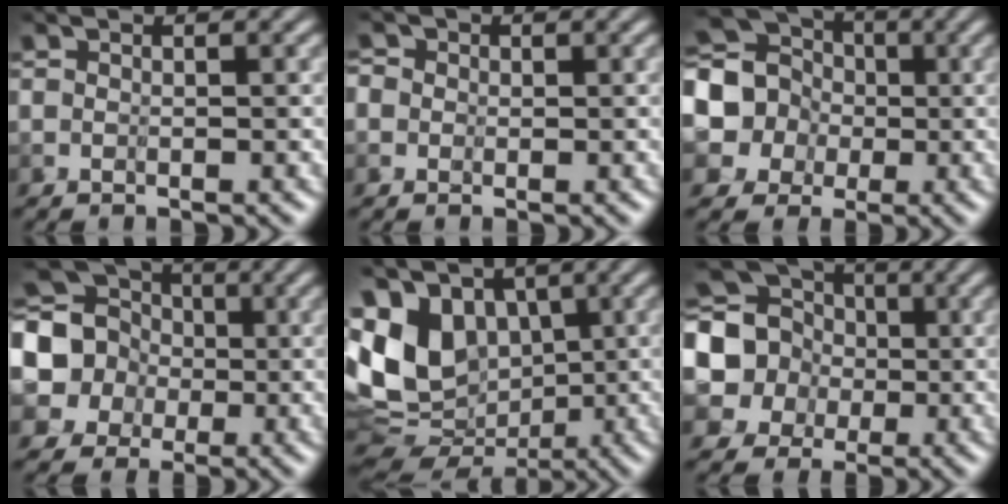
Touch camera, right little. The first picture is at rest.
{"total": 1.3, "force": [-0.2, 1.3, -0.2], "torque": [-0.012, 0.006, -0.024]}
{"total": 10.0, "force": [0.3, 9.1, 4.1], "torque": [-0.138, 0.001, -0.028]}
{"total": 11.0, "force": [0.3, 10.1, 4.3], "torque": [-0.148, 0.003, -0.032]}
{"total": 7.5, "force": [1.5, 5.6, 4.8], "torque": [-0.110, -0.016, 0.034]}
{"total": 12.0, "force": [0.4, 11.1, 4.5], "torque": [-0.156, 0.000, -0.030]}